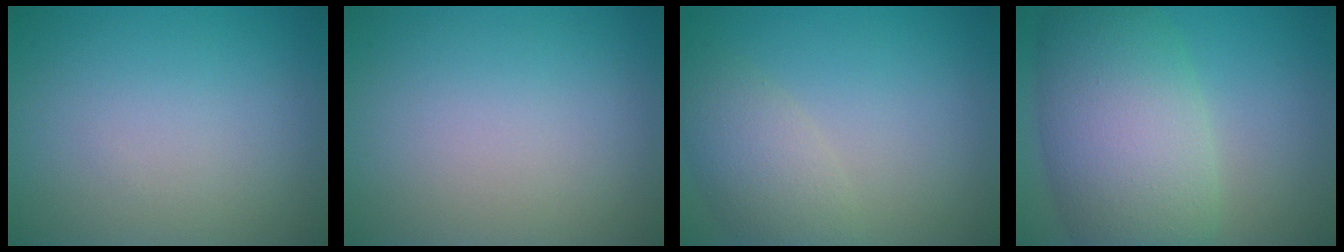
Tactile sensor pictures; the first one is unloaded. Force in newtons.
{"total": 0.0}
{"total": 3.8, "press": 3.8, "slide": 0.4}
{"total": 10.0, "press": 10.0, "slide": 0.4}